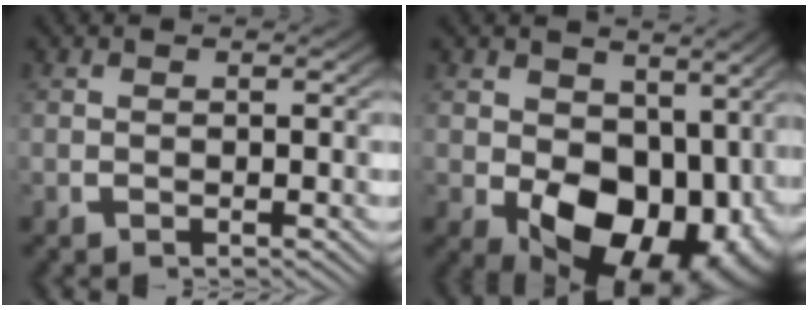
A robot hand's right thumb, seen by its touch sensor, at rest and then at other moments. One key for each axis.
{"total": 12.0, "fx": -1.2, "fy": 8.2, "fz": 8.7, "tx": -0.145, "ty": -0.064, "tz": 0.010}